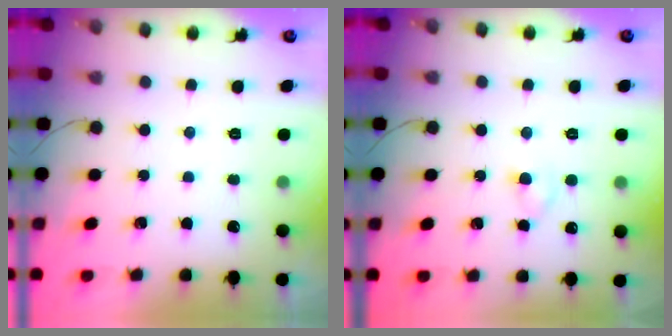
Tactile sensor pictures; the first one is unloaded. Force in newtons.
{"total": 1.9, "press": 1.7, "slide": 0.8}